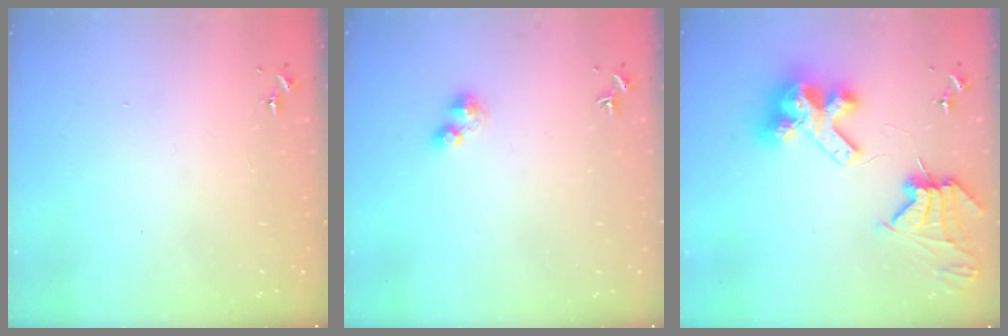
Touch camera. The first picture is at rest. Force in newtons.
{"total": 2.9, "press": 2.9, "slide": 0.7}
{"total": 14.8, "press": 14.7, "slide": 1.7}